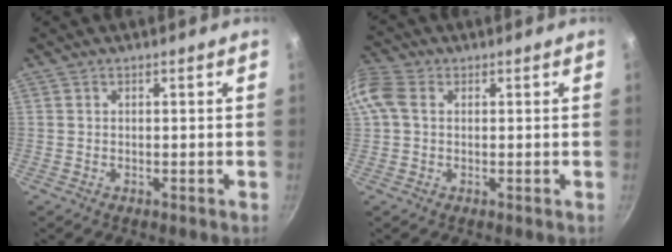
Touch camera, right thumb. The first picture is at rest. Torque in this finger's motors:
{"motor_torque": [-0.70, 1.13, 1.04, 0.36, 0.14]}